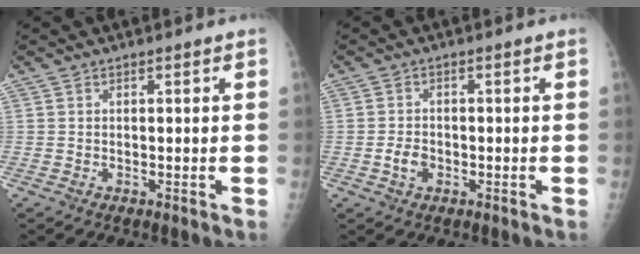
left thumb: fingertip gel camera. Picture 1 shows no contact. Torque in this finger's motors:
{"motor_torque": [0.05, 0.31, 0.06, -0.19, 0.02]}